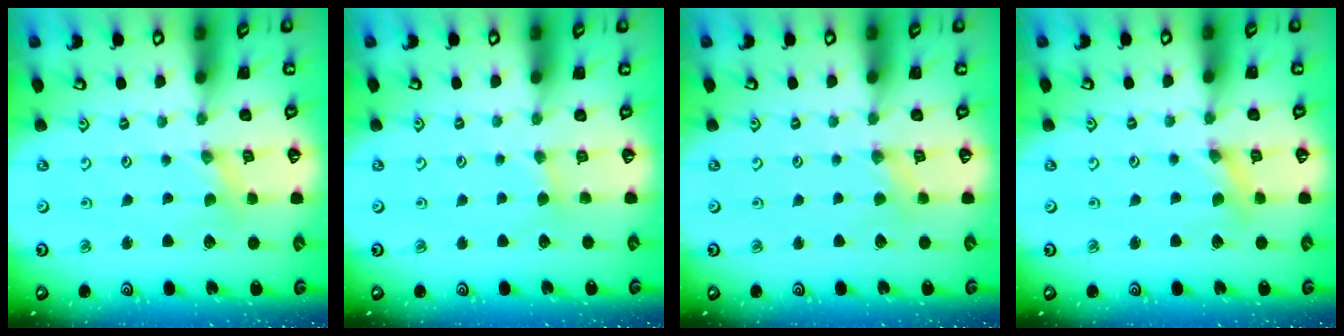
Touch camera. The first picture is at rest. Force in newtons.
{"total": 1.6, "press": 1.5, "slide": 0.2}
{"total": 1.9, "press": 1.9, "slide": 0.5}
{"total": 2.3, "press": 2.3, "slide": 0.3}